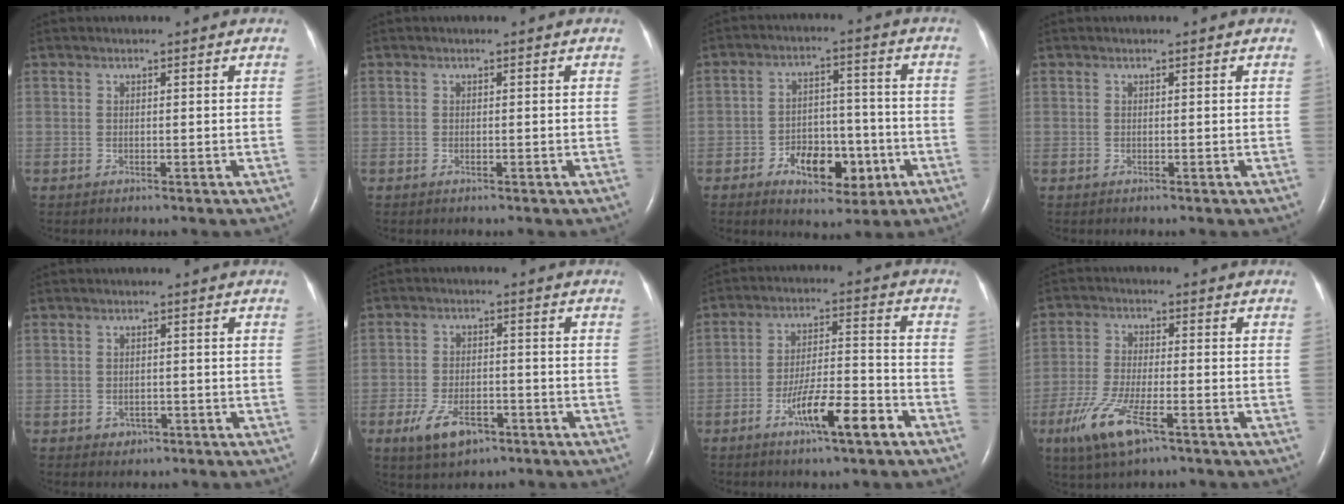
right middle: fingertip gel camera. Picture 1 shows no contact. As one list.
[{"total": 0.0}, {"total": 9.1, "force": [-3.9, 5.1, 6.5], "torque": [-0.098, 0.022, -0.052]}, {"total": 0.0}, {"total": 1.6, "force": [-0.7, 1.4, 0.5], "torque": [-0.007, 0.005, -0.004]}, {"total": 6.8, "force": [-3.8, 3.3, 4.6], "torque": [-0.094, -0.005, -0.060]}, {"total": 9.3, "force": [-5.2, 1.1, 7.7], "torque": [-0.131, 0.001, -0.087]}, {"total": 9.0, "force": [-4.8, 2.1, 7.3], "torque": [-0.159, -0.020, -0.086]}]